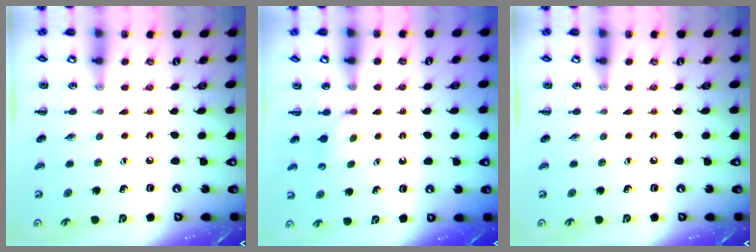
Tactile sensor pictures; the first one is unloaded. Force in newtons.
{"total": 2.7, "press": 2.4, "slide": 1.2}
{"total": 0.0}